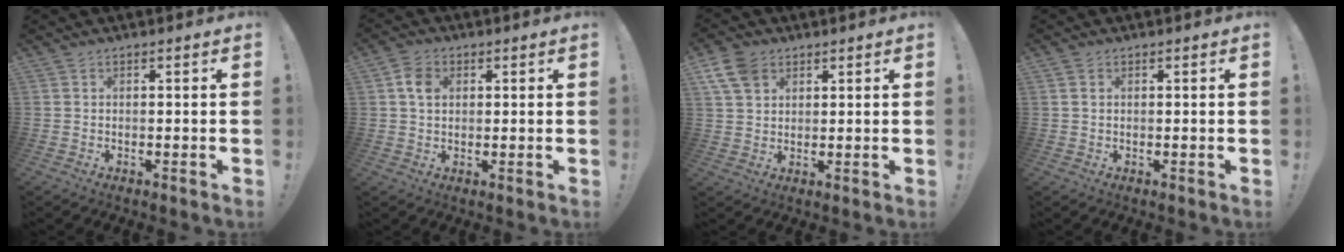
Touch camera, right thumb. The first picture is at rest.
{"total": 5.6, "force": [1.5, 4.3, 3.4], "torque": [-0.045, 0.005, 0.027]}
{"total": 8.2, "force": [4.3, 5.6, 4.2], "torque": [-0.076, -0.008, 0.089]}
{"total": 0.9, "force": [0.4, 0.7, 0.5], "torque": [-0.004, 0.002, 0.006]}